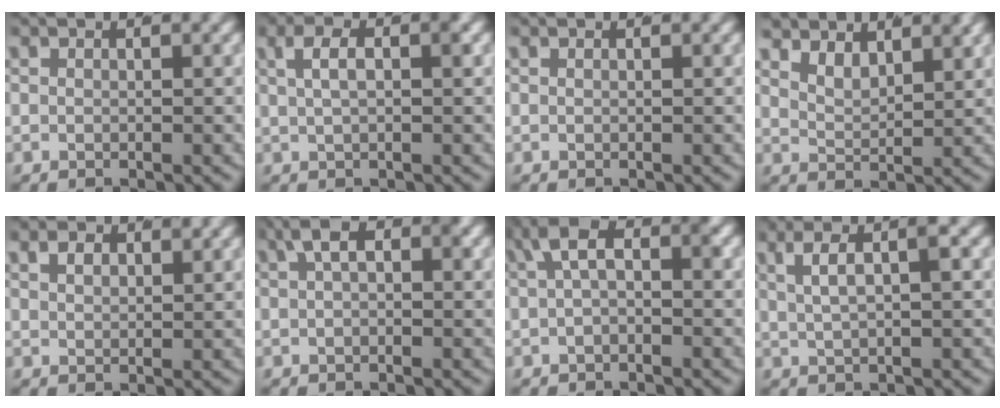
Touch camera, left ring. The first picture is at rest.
{"total": 2.8, "force": [1.0, 0.8, 2.5], "torque": [-0.037, 0.006, 0.019]}
{"total": 0.0}
{"total": 3.4, "force": [2.3, 1.7, 1.9], "torque": [-0.050, -0.015, 0.046]}
{"total": 1.7, "force": [1.3, 0.4, 1.0], "torque": [-0.016, -0.009, 0.033]}
{"total": 3.7, "force": [1.6, 1.4, 3.0], "torque": [-0.040, 0.012, 0.024]}
{"total": 4.1, "force": [1.3, 1.7, 3.5], "torque": [-0.049, 0.009, 0.017]}
{"total": 3.3, "force": [1.3, 0.5, 2.9], "torque": [-0.043, 0.011, 0.027]}